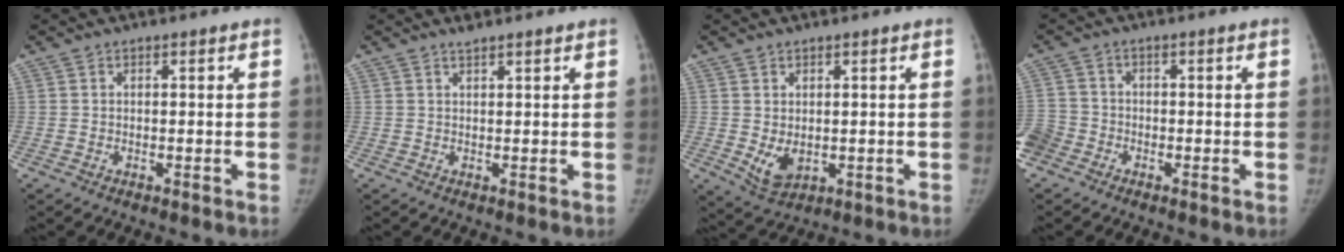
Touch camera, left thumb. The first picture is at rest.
{"total": 1.5, "force": [1.3, 0.3, 0.7], "torque": [-0.011, -0.004, 0.024]}
{"total": 4.6, "force": [0.0, 3.2, 3.4], "torque": [-0.050, -0.017, 0.015]}
{"total": 6.9, "force": [-3.9, 5.3, 2.2], "torque": [-0.064, 0.010, -0.081]}